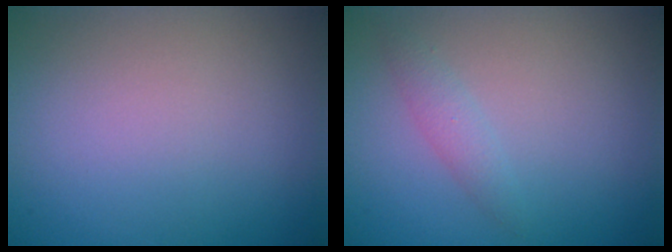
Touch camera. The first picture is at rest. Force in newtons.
{"total": 1.4, "press": 1.4, "slide": 0.0}